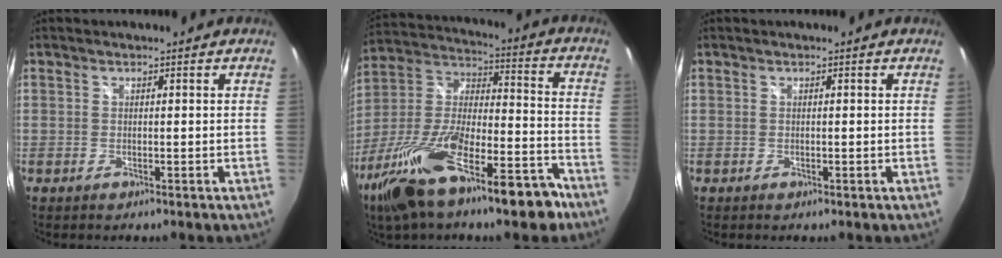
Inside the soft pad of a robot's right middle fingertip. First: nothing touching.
{"total": 24.7, "force": [-15.6, 7.6, 17.5], "torque": [-0.318, -0.017, -0.263]}
{"total": 0.0}